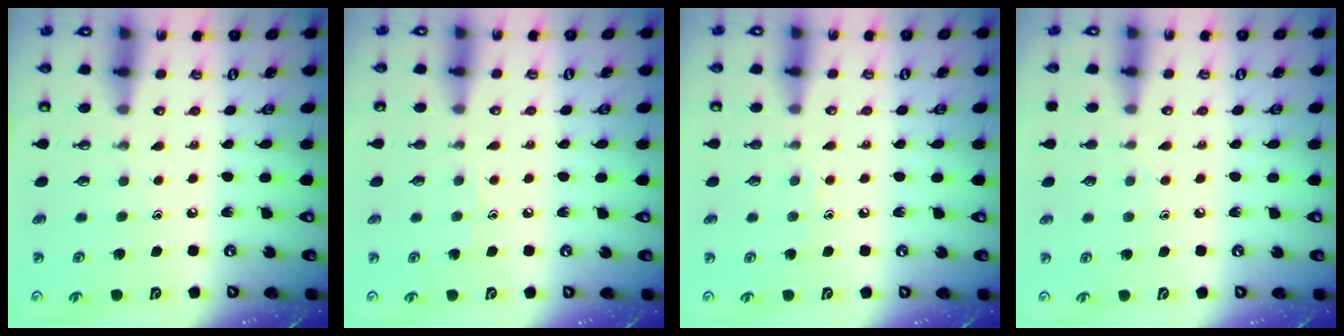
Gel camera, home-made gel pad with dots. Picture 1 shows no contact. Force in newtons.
{"total": 5.0, "press": 5.0, "slide": 0.6}
{"total": 4.6, "press": 4.5, "slide": 0.5}
{"total": 4.0, "press": 4.0, "slide": 0.6}